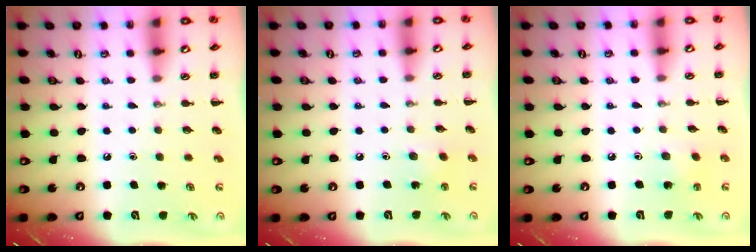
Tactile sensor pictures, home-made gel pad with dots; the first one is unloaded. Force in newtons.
{"total": 3.5, "press": 3.3, "slide": 1.1}
{"total": 2.2, "press": 2.0, "slide": 0.7}